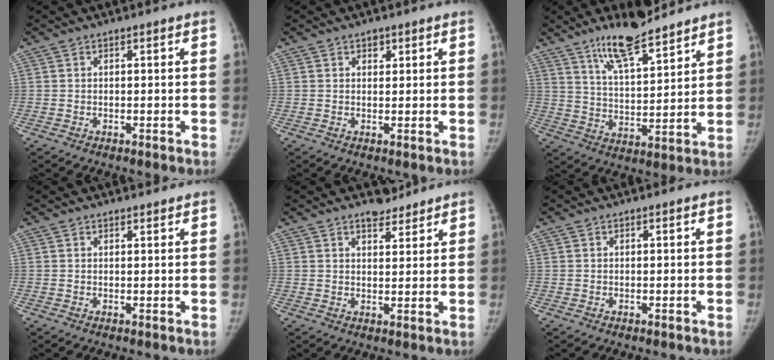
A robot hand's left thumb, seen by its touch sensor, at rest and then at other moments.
{"total": 1.7, "force": [1.1, 1.1, 0.7], "torque": [0.001, -0.005, 0.015]}
{"total": 13.3, "force": [10.0, 3.4, 8.0], "torque": [-0.117, -0.061, 0.178]}
{"total": 1.3, "force": [1.2, 0.4, 0.2], "torque": [0.005, -0.008, 0.017]}
{"total": 4.1, "force": [3.4, 1.8, 1.2], "torque": [-0.001, -0.025, 0.055]}
{"total": 0.0}